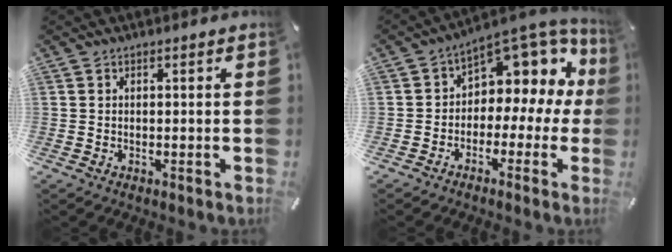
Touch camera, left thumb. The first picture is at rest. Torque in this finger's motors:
{"motor_torque": [0.47, 1.14, 0.20, 0.13, 0.07]}